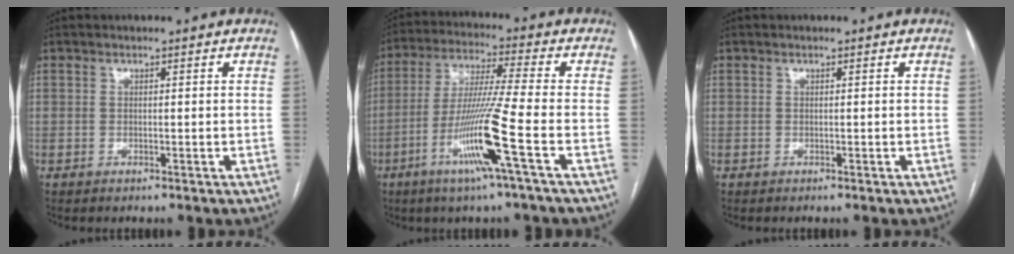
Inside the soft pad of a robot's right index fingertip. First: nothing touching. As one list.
[{"total": 12.8, "force": [-5.0, -2.0, 11.6], "torque": [-0.229, -0.018, -0.101]}, {"total": 0.0}]